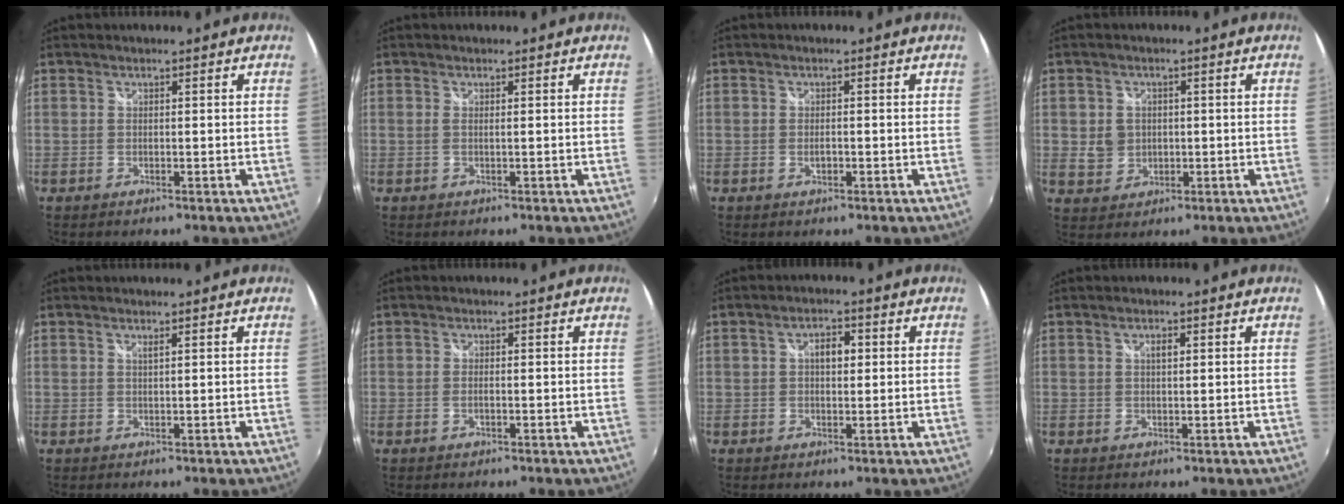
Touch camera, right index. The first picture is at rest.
{"total": 0.9, "force": [-0.1, -0.2, 0.9], "torque": [-0.017, -0.001, -0.003]}
{"total": 1.4, "force": [-0.5, 0.7, 1.1], "torque": [-0.019, -0.001, -0.008]}
{"total": 4.8, "force": [-0.2, 4.4, 2.0], "torque": [-0.039, 0.004, 0.002]}
{"total": 0.7, "force": [0.5, -0.3, 0.4], "torque": [-0.006, 0.001, 0.007]}
{"total": 1.2, "force": [-0.4, 0.4, 1.1], "torque": [-0.024, -0.001, -0.008]}
{"total": 3.4, "force": [0.6, 1.8, 2.8], "torque": [-0.044, 0.009, 0.008]}
{"total": 1.2, "force": [0.5, 0.3, 1.1], "torque": [-0.018, 0.003, 0.007]}